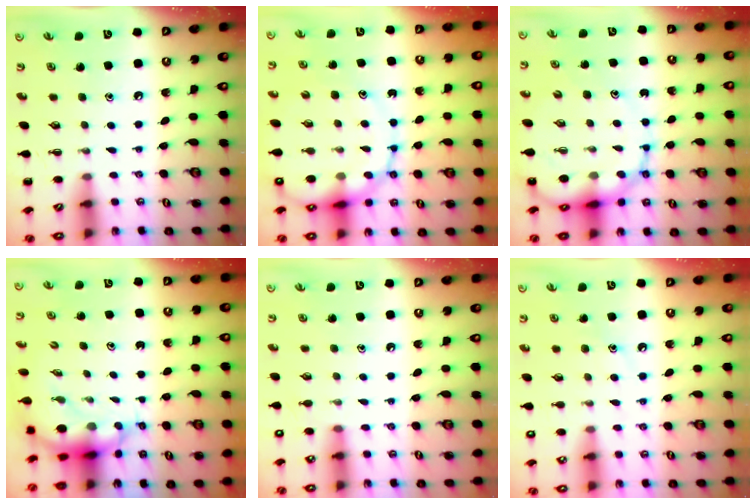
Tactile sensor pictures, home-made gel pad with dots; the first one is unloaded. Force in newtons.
{"total": 16.1, "press": 15.7, "slide": 3.6}
{"total": 14.0, "press": 13.5, "slide": 3.7}
{"total": 5.9, "press": 5.8, "slide": 1.1}
{"total": 5.7, "press": 5.5, "slide": 1.4}
{"total": 9.0, "press": 8.9, "slide": 1.4}